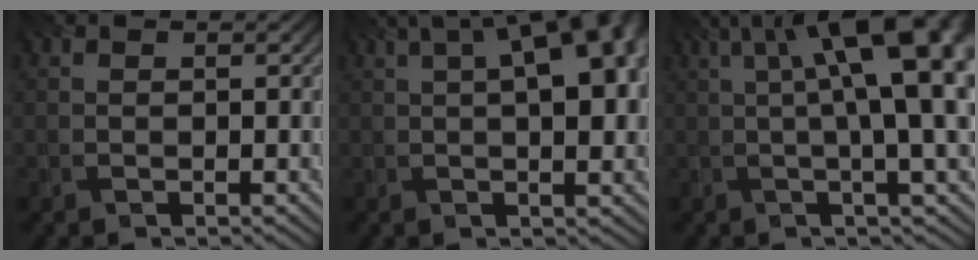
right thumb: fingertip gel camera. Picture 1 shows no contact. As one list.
[{"total": 13.8, "force": [3.8, 5.3, 12.2], "torque": [-0.156, 0.045, 0.039]}, {"total": 17.6, "force": [3.2, 5.0, 16.6], "torque": [-0.199, 0.048, 0.052]}]